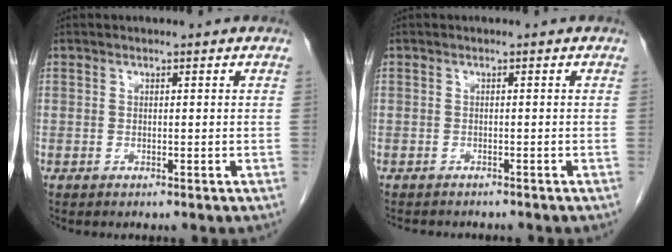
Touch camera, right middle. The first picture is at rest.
{"total": 4.2, "force": [-3.8, 1.3, 1.3], "torque": [-0.017, -0.005, -0.050]}